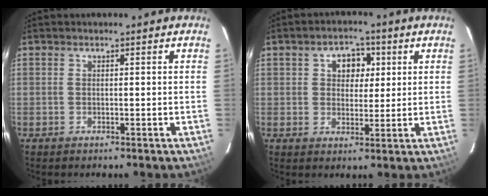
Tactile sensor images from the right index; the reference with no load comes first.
{"total": 5.8, "force": [1.9, 4.4, 3.2], "torque": [-0.049, 0.018, 0.031]}